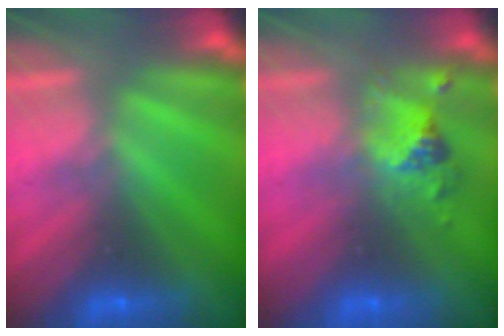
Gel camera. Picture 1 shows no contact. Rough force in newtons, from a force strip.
{"total": 2.4}